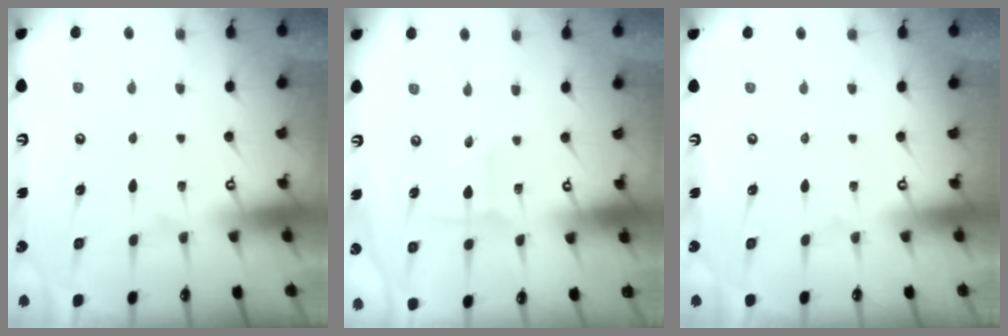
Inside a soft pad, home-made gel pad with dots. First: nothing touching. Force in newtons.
{"total": 2.4, "press": 2.2, "slide": 1.0}
{"total": 0.0}